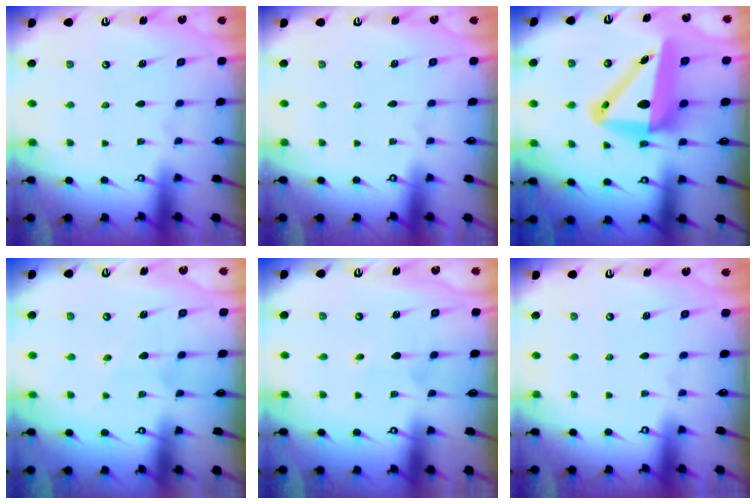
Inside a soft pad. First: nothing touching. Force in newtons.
{"total": 0.0}
{"total": 13.6, "press": 13.3, "slide": 2.6}
{"total": 5.8, "press": 5.8, "slide": 0.6}
{"total": 1.9, "press": 1.9, "slide": 0.2}
{"total": 0.0}